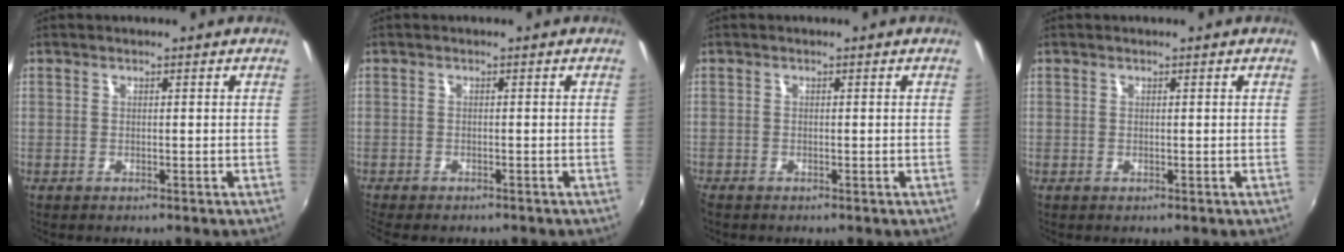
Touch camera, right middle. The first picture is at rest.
{"total": 4.9, "force": [-4.2, 1.2, 2.2], "torque": [-0.053, -0.025, -0.069]}
{"total": 0.8, "force": [-0.8, 0.3, 0.1], "torque": [-0.004, -0.005, -0.019]}
{"total": 0.0}